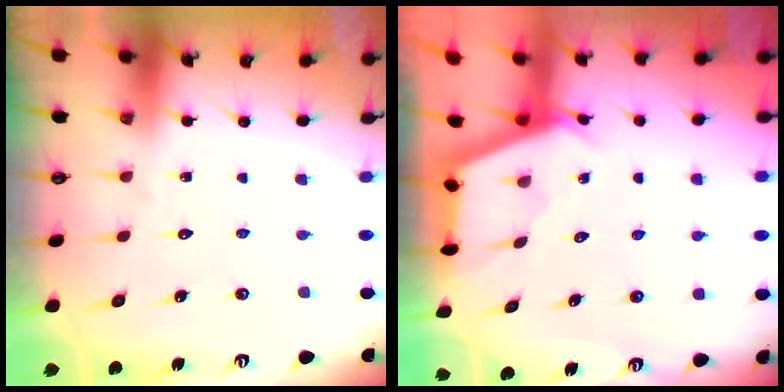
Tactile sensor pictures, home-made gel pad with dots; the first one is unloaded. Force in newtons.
{"total": 2.8, "press": 2.8, "slide": 0.4}